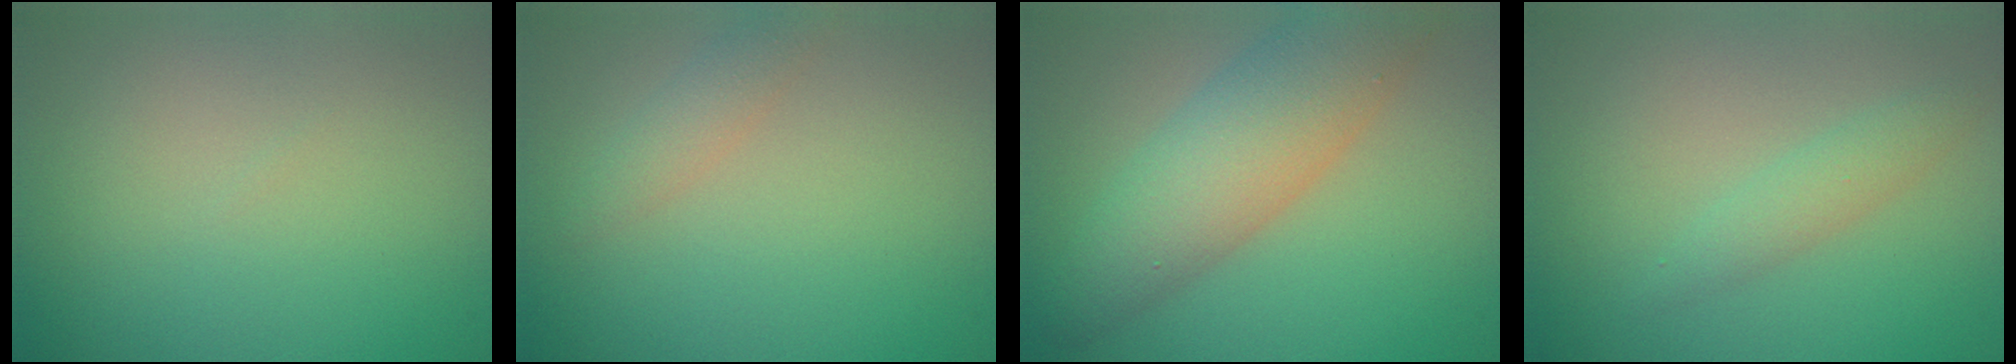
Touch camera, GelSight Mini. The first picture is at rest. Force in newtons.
{"total": 1.5, "press": 1.5, "slide": 0.0}
{"total": 7.0, "press": 7.0, "slide": 0.2}
{"total": 1.8, "press": 1.8, "slide": 0.1}